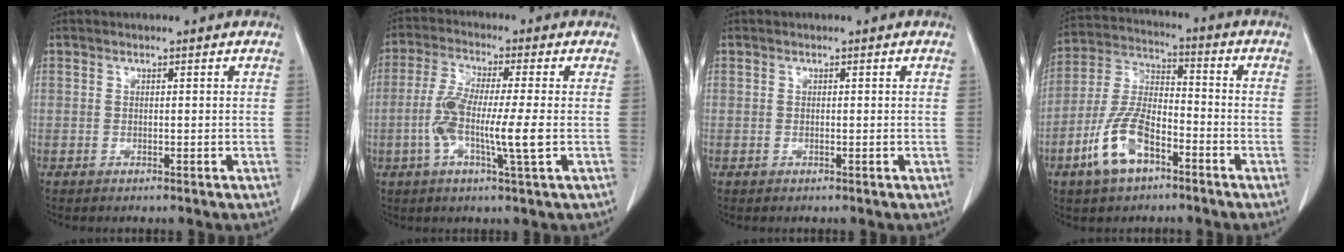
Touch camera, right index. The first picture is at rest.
{"total": 9.3, "force": [-1.6, 0.3, 9.1], "torque": [-0.179, -0.006, -0.038]}
{"total": 0.0}
{"total": 10.9, "force": [-5.7, 4.8, 8.0], "torque": [-0.184, 0.007, -0.107]}